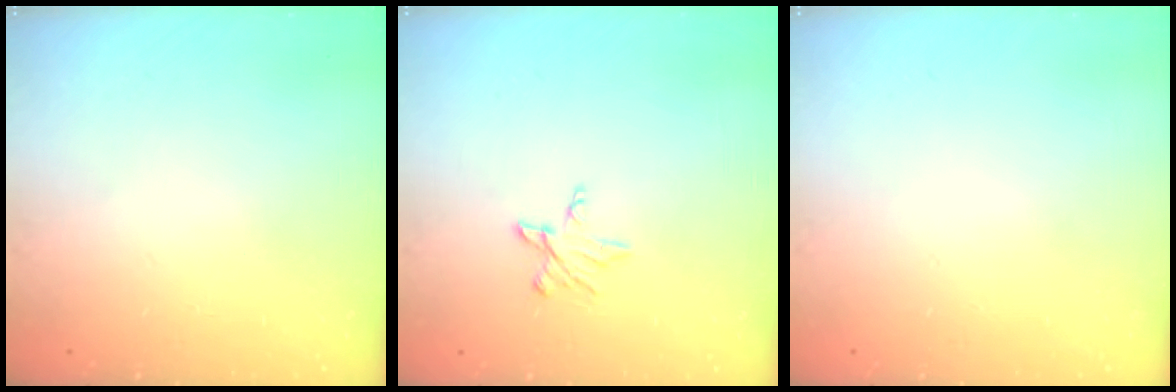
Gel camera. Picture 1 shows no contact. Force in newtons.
{"total": 5.5, "press": 5.4, "slide": 0.5}
{"total": 0.0}